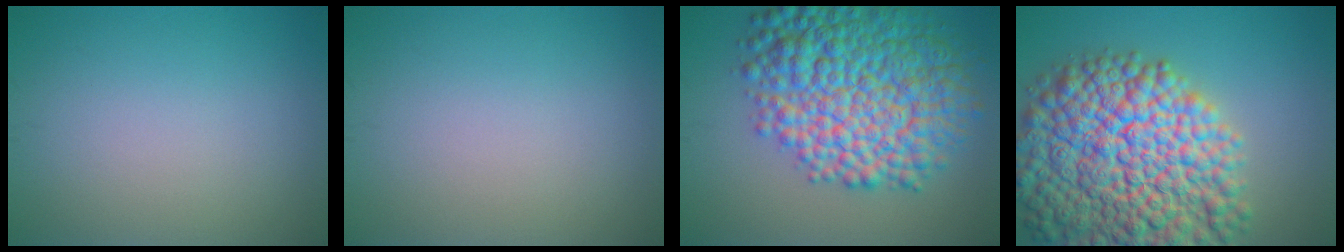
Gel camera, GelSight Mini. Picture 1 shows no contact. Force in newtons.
{"total": 0.0}
{"total": 12.1, "press": 12.1, "slide": 0.0}
{"total": 16.1, "press": 16.0, "slide": 0.8}